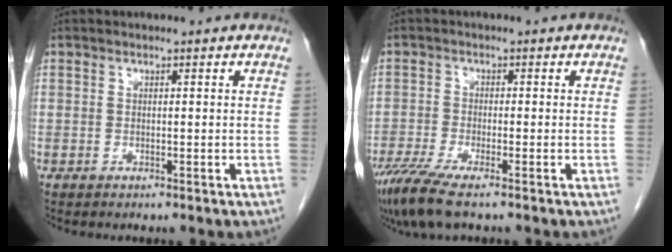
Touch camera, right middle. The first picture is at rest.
{"total": 6.7, "force": [-4.9, 0.5, 4.6], "torque": [-0.085, -0.019, -0.089]}